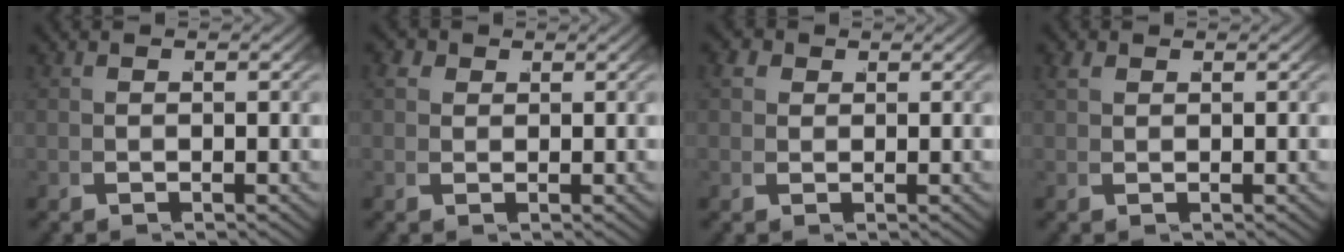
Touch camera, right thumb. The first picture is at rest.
{"total": 2.0, "force": [0.8, 1.7, 0.6], "torque": [-0.021, -0.003, 0.018]}
{"total": 2.0, "force": [0.8, 1.7, 0.6], "torque": [-0.020, -0.003, 0.016]}
{"total": 1.1, "force": [0.7, 0.8, 0.4], "torque": [-0.010, -0.002, 0.018]}